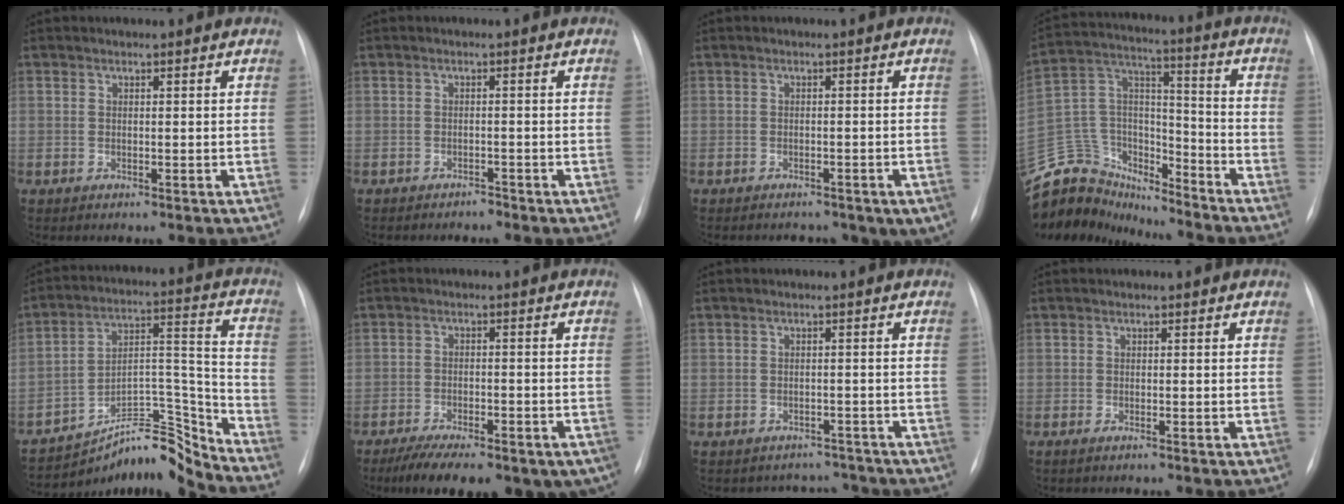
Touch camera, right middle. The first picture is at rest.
{"total": 1.1, "force": [-1.1, 0.3, 0.0], "torque": [0.002, 0.000, -0.018]}
{"total": 8.5, "force": [-6.1, 3.8, 4.6], "torque": [-0.052, 0.008, -0.071]}
{"total": 18.3, "force": [-17.1, 5.9, 2.8], "torque": [-0.065, 0.075, -0.289]}
{"total": 11.6, "force": [-11.4, 0.1, 1.7], "torque": [-0.014, 0.073, -0.198]}
{"total": 18.4, "force": [-13.2, 6.8, 10.9], "torque": [-0.146, -0.006, -0.175]}
{"total": 4.0, "force": [-3.6, 1.4, -0.9], "torque": [0.014, 0.017, -0.045]}
{"total": 0.8, "force": [-0.6, 0.0, 0.6], "torque": [-0.012, -0.002, -0.011]}